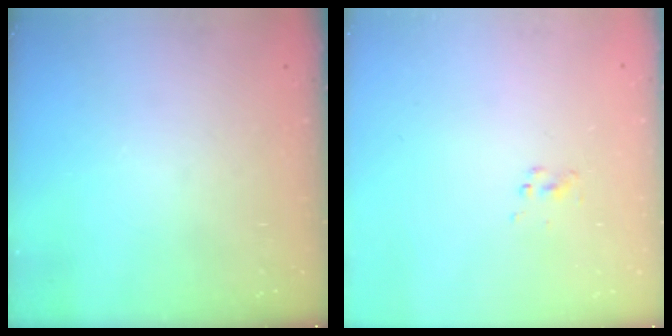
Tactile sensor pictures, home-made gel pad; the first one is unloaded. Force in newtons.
{"total": 1.5, "press": 1.5, "slide": 0.1}